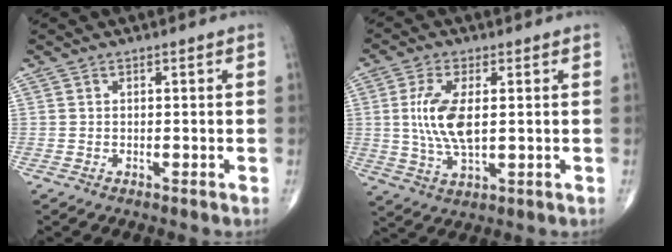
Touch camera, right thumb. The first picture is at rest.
{"total": 9.8, "force": [1.0, 4.2, 8.8], "torque": [-0.186, -0.010, 0.024]}